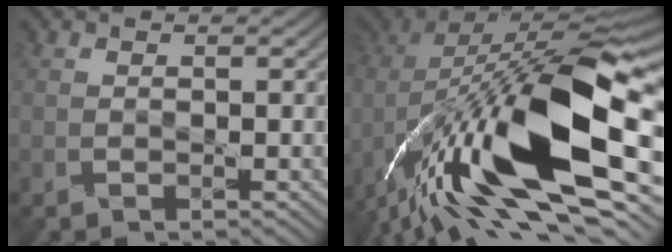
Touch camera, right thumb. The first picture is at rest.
{"total": 20.4, "force": [-7.6, 8.9, 16.8], "torque": [-0.313, -0.017, -0.131]}